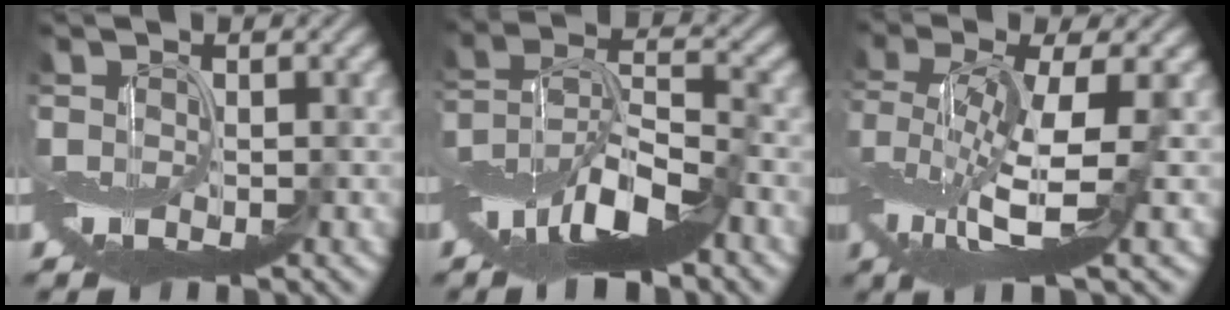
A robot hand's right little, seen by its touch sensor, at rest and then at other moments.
{"total": 9.1, "force": [-5.3, 3.0, 6.8], "torque": [-0.121, 0.008, -0.108]}
{"total": 7.6, "force": [0.0, 2.2, 7.3], "torque": [-0.155, -0.001, -0.012]}